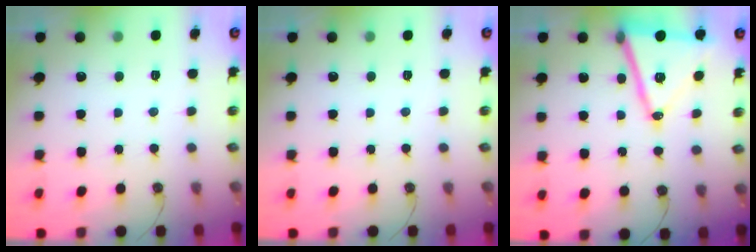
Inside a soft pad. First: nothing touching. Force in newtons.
{"total": 0.0}
{"total": 16.9, "press": 16.5, "slide": 3.8}